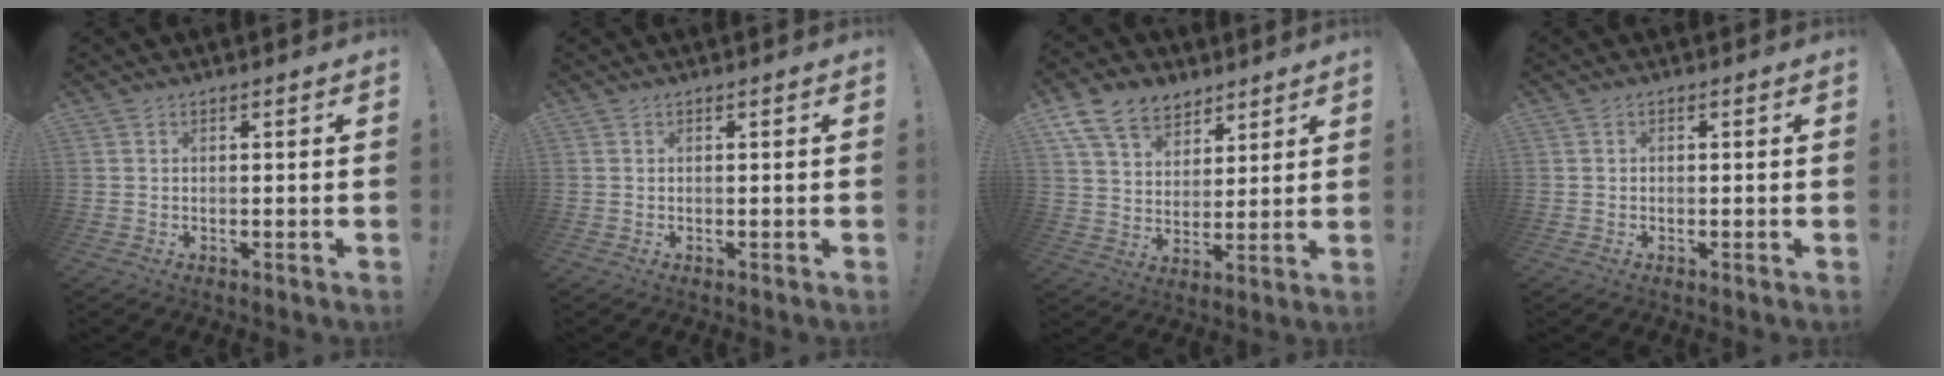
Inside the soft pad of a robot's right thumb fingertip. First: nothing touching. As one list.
[{"total": 0.0}, {"total": 12.8, "force": [8.2, 8.6, 4.8], "torque": [-0.084, -0.050, 0.160]}, {"total": 0.5, "force": [-0.4, 0.4, 0.2], "torque": [-0.007, 0.003, -0.006]}]